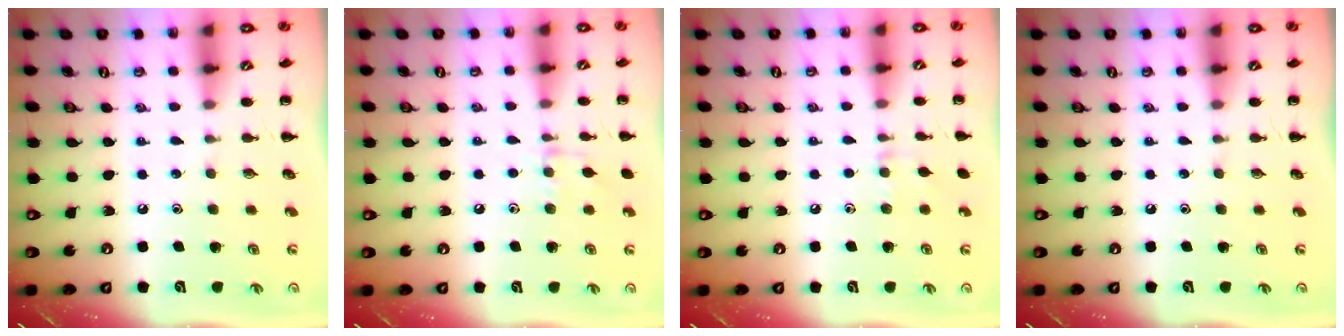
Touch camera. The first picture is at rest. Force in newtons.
{"total": 7.4, "press": 7.3, "slide": 1.5}
{"total": 5.4, "press": 5.1, "slide": 1.9}
{"total": 0.0}